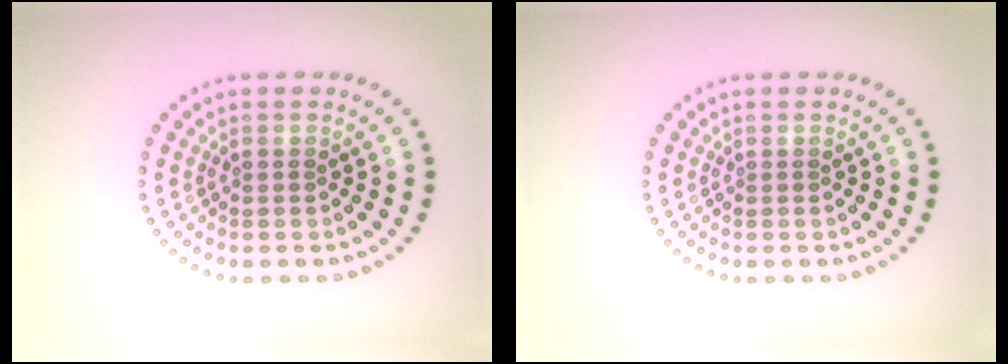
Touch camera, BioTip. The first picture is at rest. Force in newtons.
{"total": 0.0}